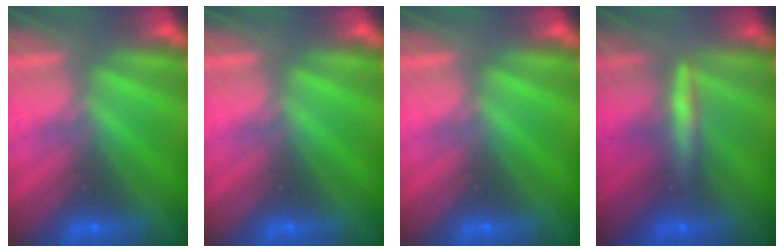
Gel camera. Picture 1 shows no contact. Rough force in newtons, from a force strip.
{"total": 0.0}
{"total": 0.0}
{"total": 2.5}